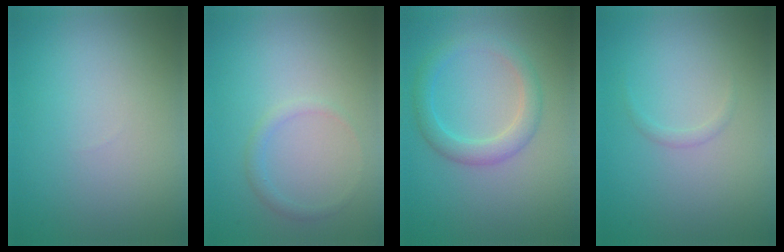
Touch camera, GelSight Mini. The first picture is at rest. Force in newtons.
{"total": 1.1, "press": 1.1, "slide": 0.1}
{"total": 2.8, "press": 2.8, "slide": 0.2}
{"total": 0.6, "press": 0.6, "slide": 0.1}